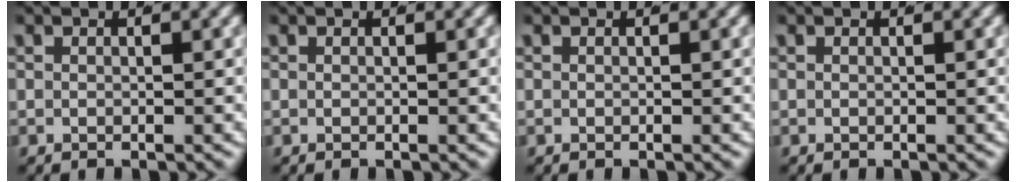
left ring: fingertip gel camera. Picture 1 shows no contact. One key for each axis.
{"total": 0.0}
{"total": 0.0}
{"total": 0.0}